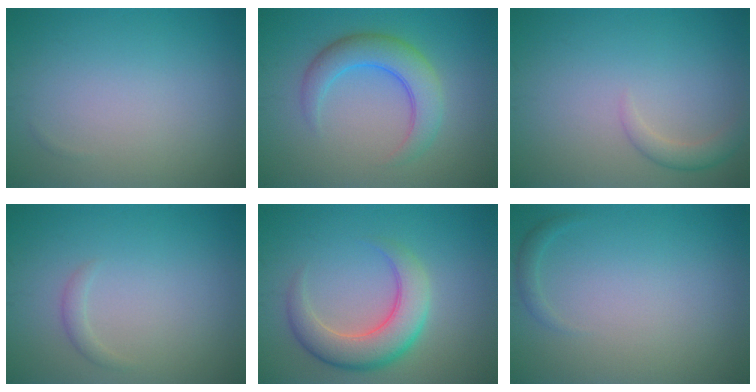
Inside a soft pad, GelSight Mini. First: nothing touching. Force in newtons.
{"total": 4.7, "press": 4.7, "slide": 0.0}
{"total": 1.7, "press": 1.7, "slide": 0.1}
{"total": 0.9, "press": 0.9, "slide": 0.1}
{"total": 5.7, "press": 5.6, "slide": 0.2}
{"total": 0.8, "press": 0.8, "slide": 0.1}